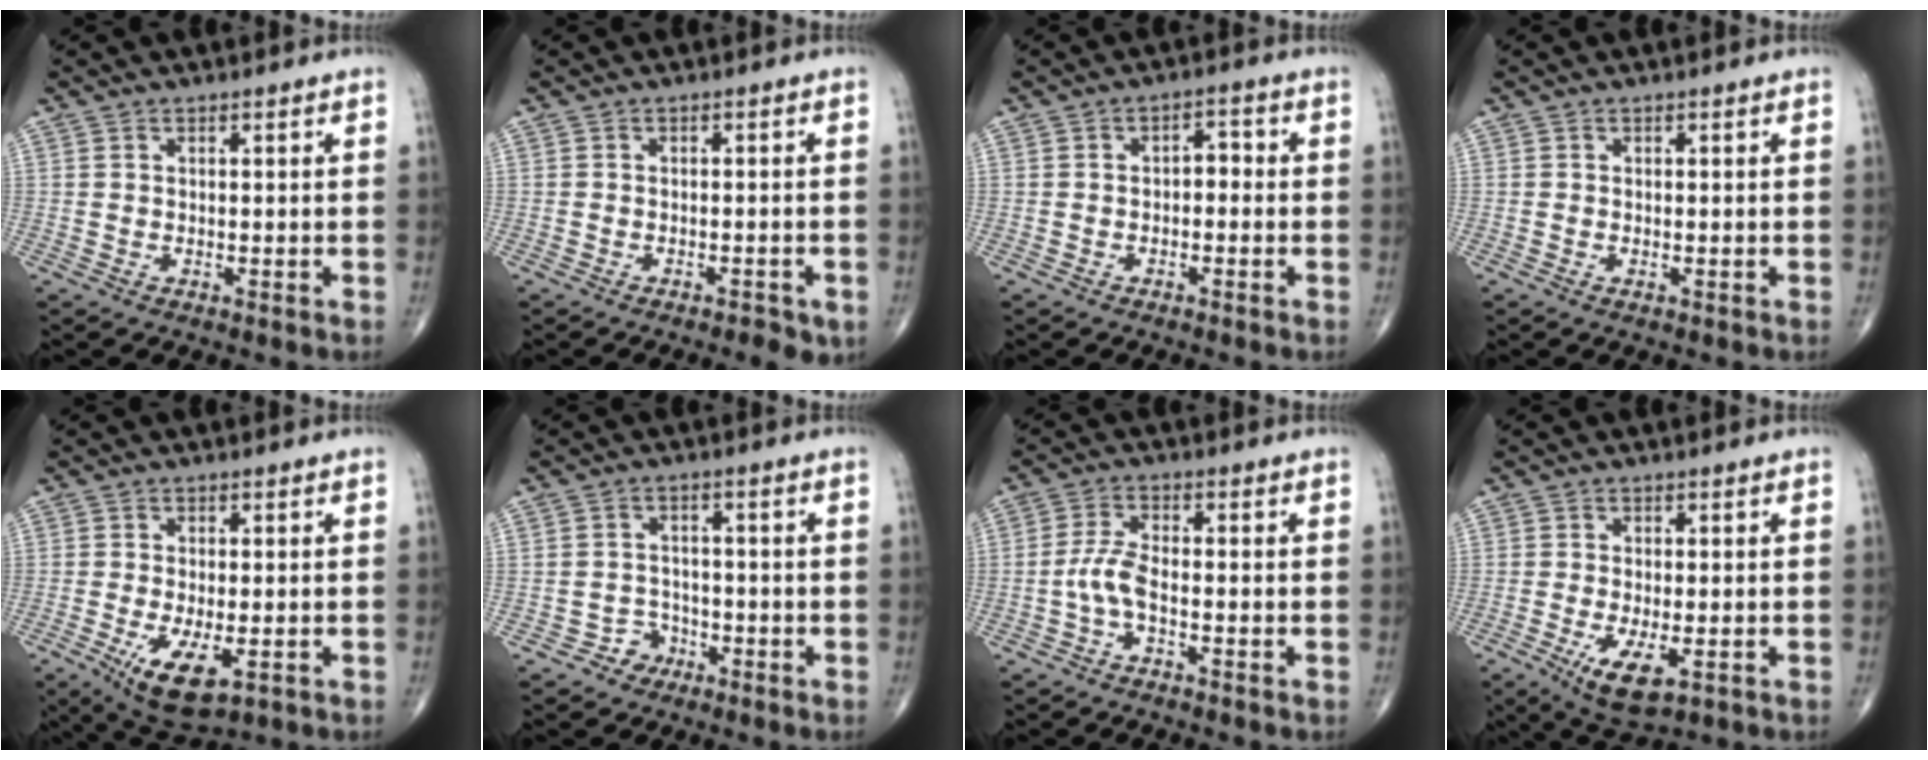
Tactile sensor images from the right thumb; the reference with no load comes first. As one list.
[{"total": 3.9, "force": [-2.4, 1.5, 2.8], "torque": [-0.038, 0.009, -0.027]}, {"total": 2.8, "force": [-0.5, 1.8, 2.1], "torque": [-0.020, 0.016, -0.015]}, {"total": 0.0}, {"total": 8.9, "force": [-3.2, 3.8, 7.4], "torque": [-0.129, -0.018, -0.043]}, {"total": 3.2, "force": [-1.9, 2.5, 0.1], "torque": [0.018, 0.020, -0.037]}, {"total": 4.0, "force": [-1.4, 1.3, 3.5], "torque": [-0.079, 0.013, -0.033]}, {"total": 7.3, "force": [-2.6, 3.0, 6.1], "torque": [-0.108, -0.015, -0.035]}]